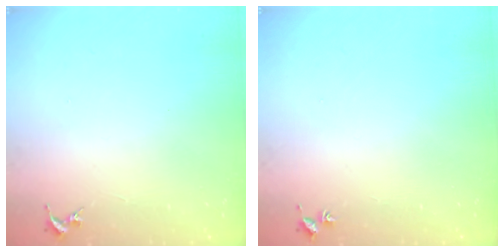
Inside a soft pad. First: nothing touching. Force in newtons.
{"total": 1.8, "press": 1.8, "slide": 0.2}